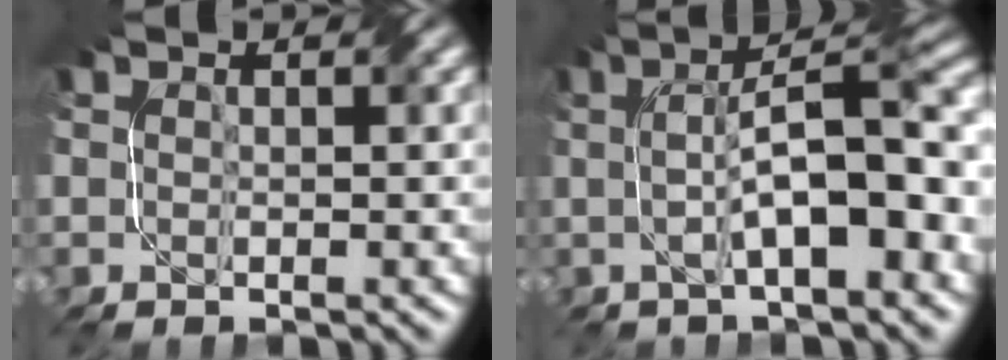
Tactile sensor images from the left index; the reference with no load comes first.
{"total": 8.9, "force": [-0.2, 2.6, 8.5], "torque": [-0.120, 0.014, -0.004]}